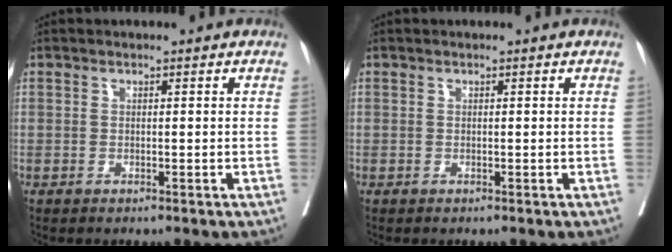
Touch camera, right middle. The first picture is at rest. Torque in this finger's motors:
{"motor_torque": [0.00, 0.00, 0.00, -0.01]}